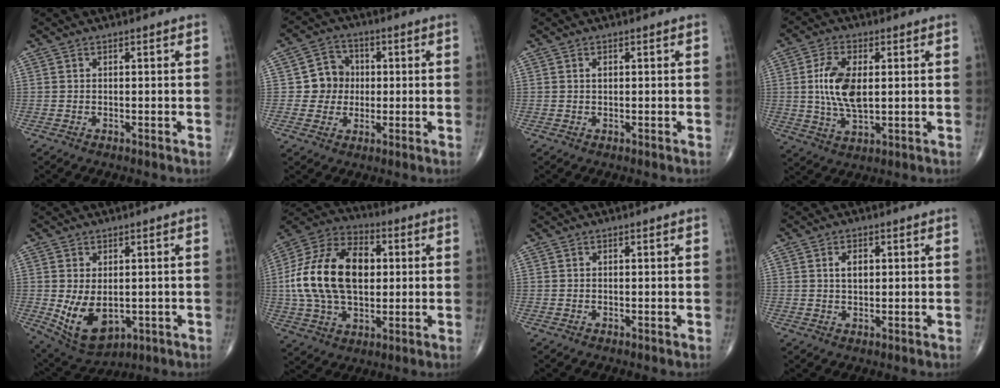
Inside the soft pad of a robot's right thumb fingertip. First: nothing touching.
{"total": 6.9, "force": [0.1, 6.5, 2.1], "torque": [0.002, 0.011, -0.007]}
{"total": 0.8, "force": [0.2, 0.5, 0.6], "torque": [-0.009, 0.002, 0.004]}
{"total": 10.1, "force": [1.1, 5.1, 8.6], "torque": [-0.170, -0.006, 0.025]}
{"total": 10.0, "force": [-1.3, 6.1, 7.7], "torque": [-0.126, -0.013, 0.001]}
{"total": 22.3, "force": [1.8, 14.0, 17.2], "torque": [-0.322, 0.017, 0.031]}
{"total": 0.0}
{"total": 2.9, "force": [0.7, 1.8, 2.2], "torque": [-0.030, -0.002, 0.012]}